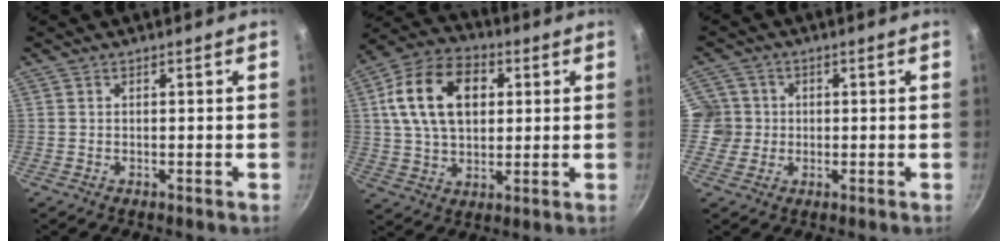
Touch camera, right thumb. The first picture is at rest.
{"total": 16.8, "force": [4.0, 11.2, 11.8], "torque": [-0.190, 0.010, 0.060]}
{"total": 5.0, "force": [0.3, 5.0, 0.7], "torque": [0.030, 0.004, -0.002]}